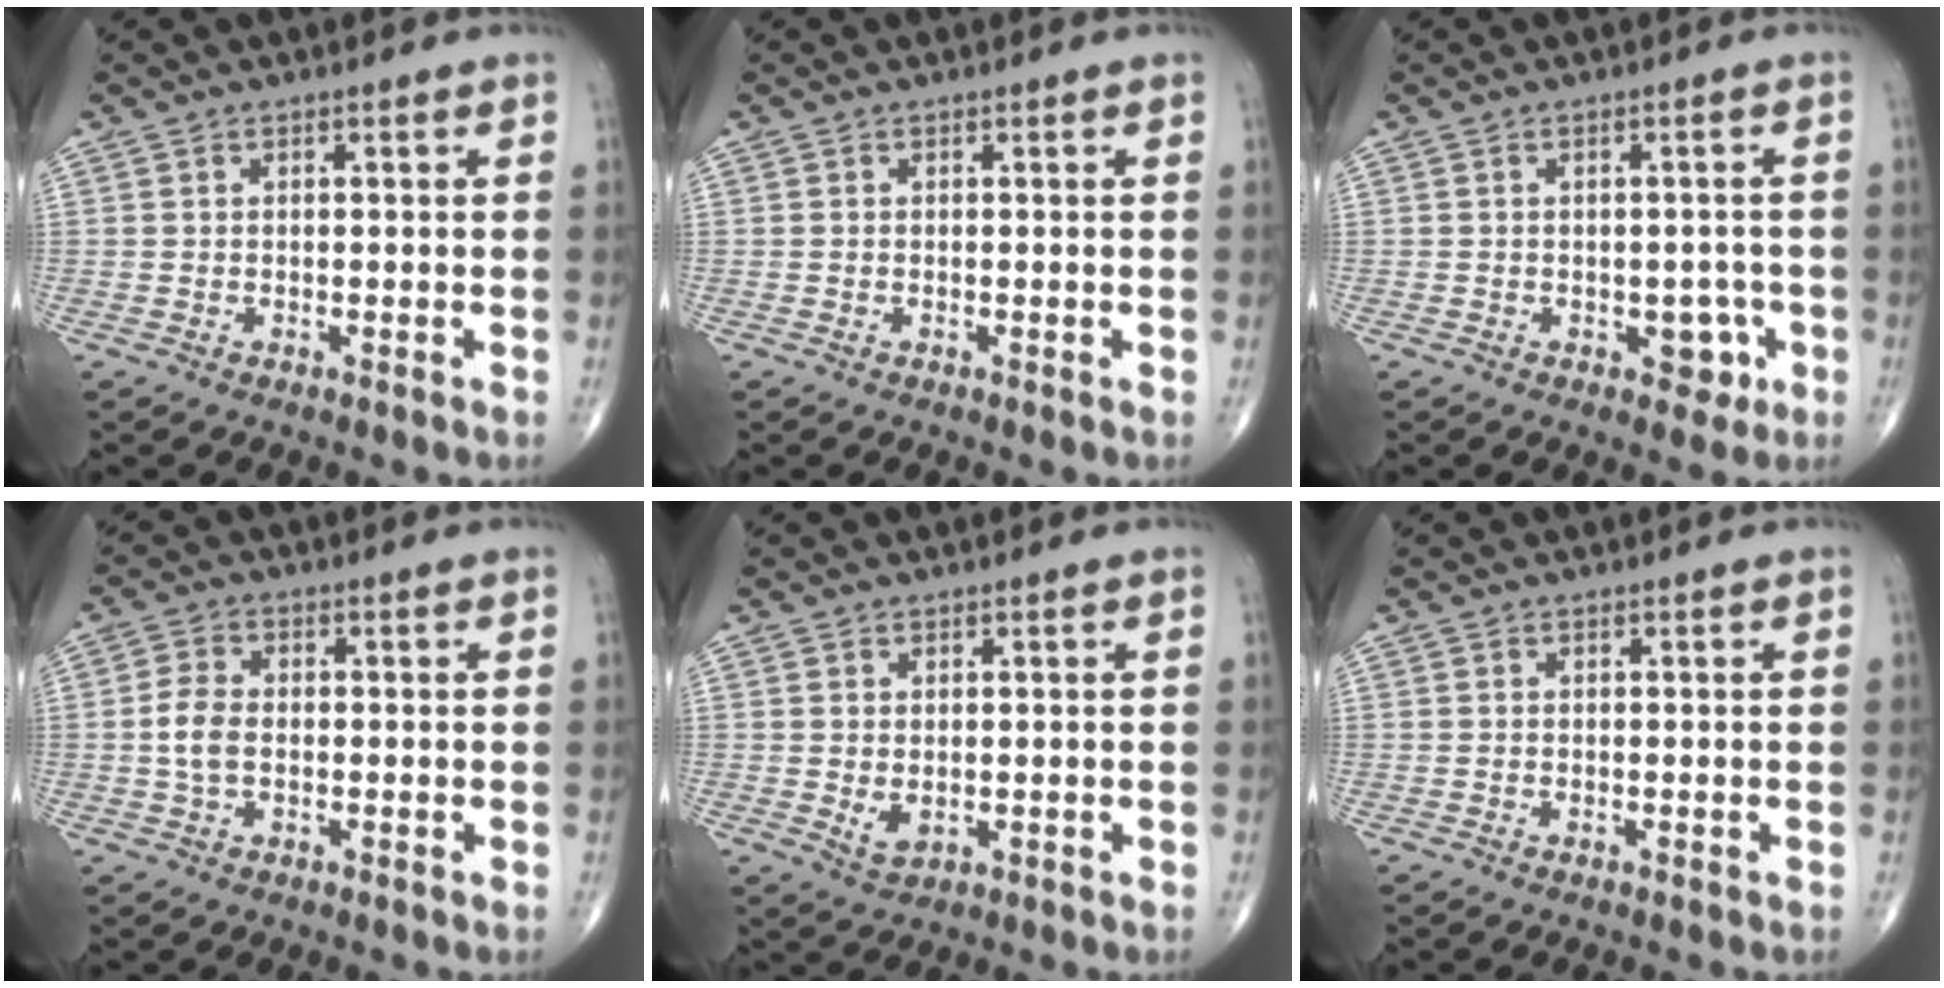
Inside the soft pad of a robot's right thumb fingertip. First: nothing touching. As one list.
[{"total": 0.0}, {"total": 4.0, "force": [-1.3, 2.7, 2.7], "torque": [-0.007, 0.005, -0.014]}, {"total": 4.7, "force": [-0.3, 2.9, 3.7], "torque": [-0.078, 0.007, -0.011]}, {"total": 2.7, "force": [0.0, 1.7, 2.1], "torque": [-0.032, -0.009, 0.008]}, {"total": 0.0}]